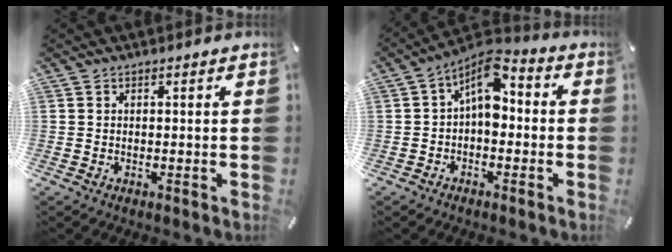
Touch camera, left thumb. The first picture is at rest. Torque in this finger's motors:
{"motor_torque": [-0.05, 0.86, 0.62, 0.40, 0.30]}